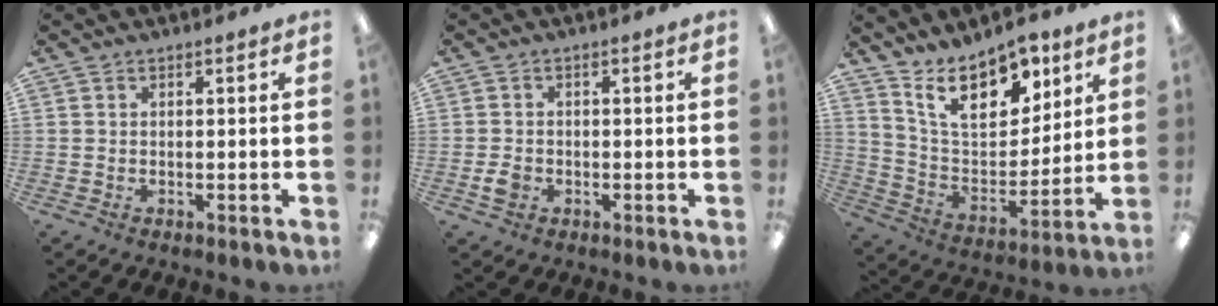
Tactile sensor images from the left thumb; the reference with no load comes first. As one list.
[{"total": 2.6, "force": [-0.8, 2.1, 1.2], "torque": [-0.019, 0.004, -0.013]}, {"total": 17.6, "force": [11.6, 8.7, 9.9], "torque": [-0.165, -0.055, 0.206]}]